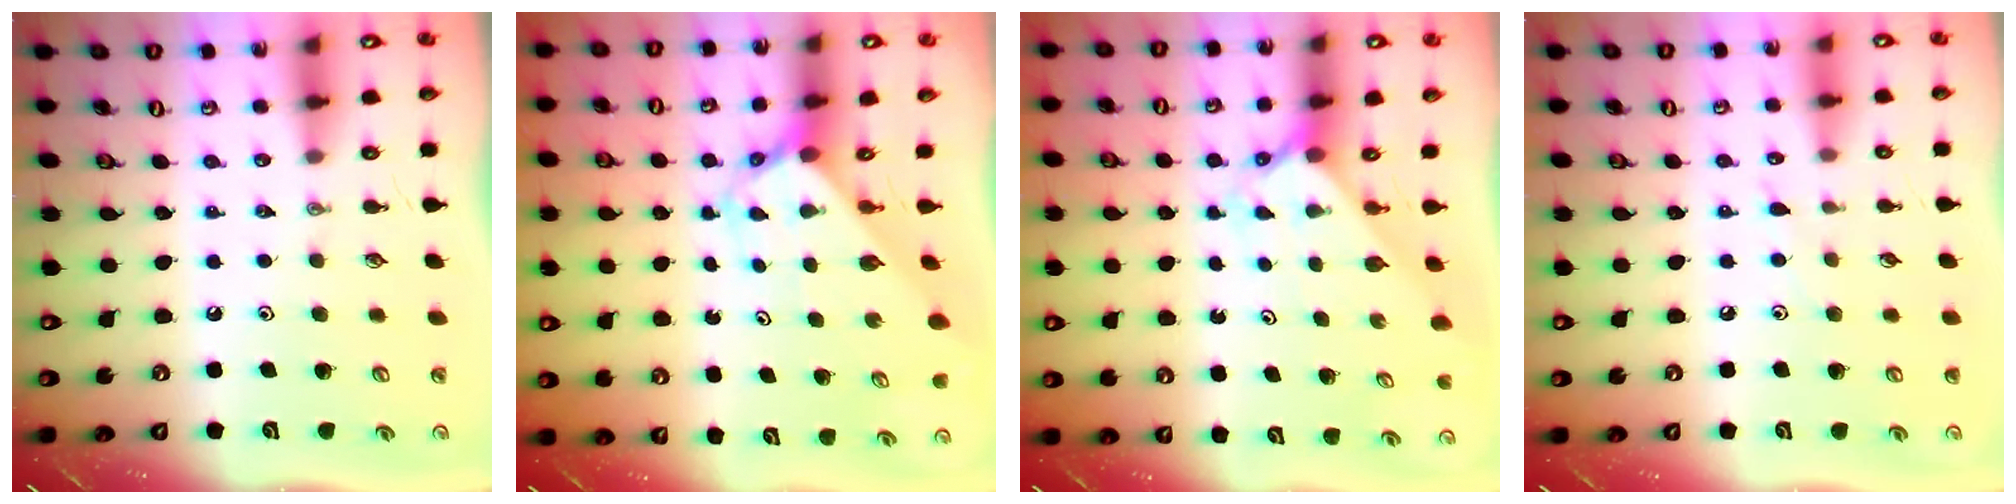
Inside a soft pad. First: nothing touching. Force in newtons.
{"total": 2.6, "press": 2.6, "slide": 0.2}
{"total": 2.1, "press": 2.1, "slide": 0.2}
{"total": 3.0, "press": 3.0, "slide": 0.4}